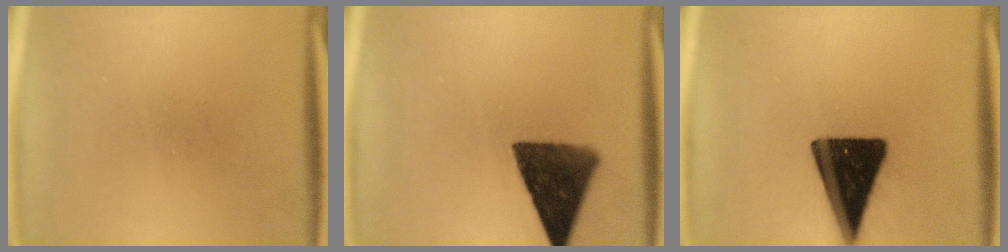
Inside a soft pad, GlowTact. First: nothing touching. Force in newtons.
{"total": 11.9}
{"total": 17.8}